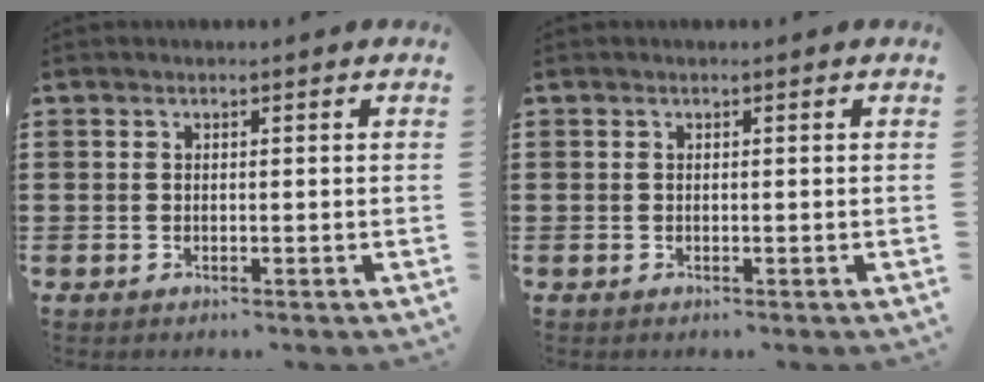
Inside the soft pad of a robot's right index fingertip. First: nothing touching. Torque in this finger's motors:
{"motor_torque": [0.00, 0.00, 0.00, 0.00]}